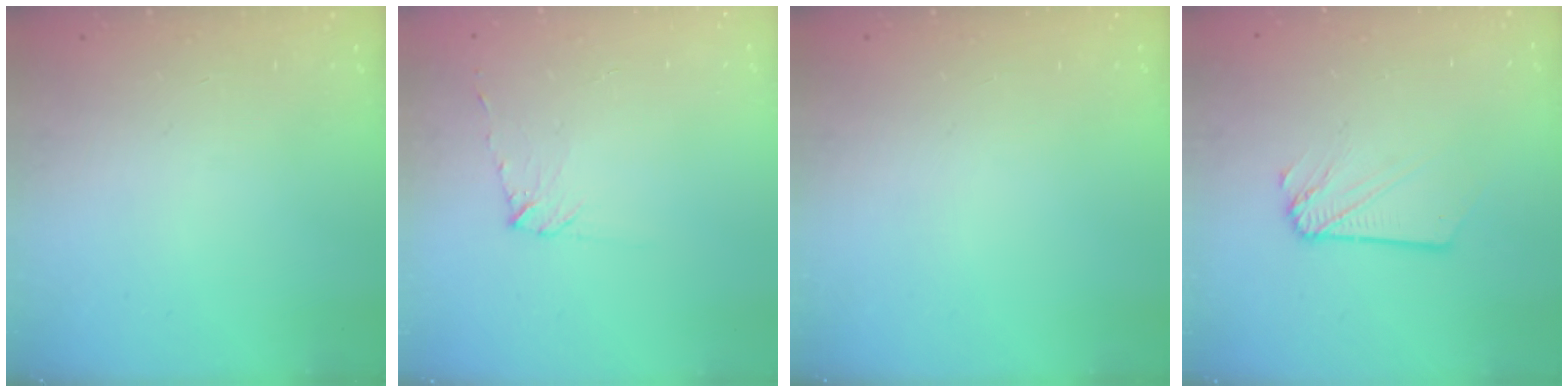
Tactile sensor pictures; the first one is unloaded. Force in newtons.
{"total": 5.3, "press": 5.3, "slide": 0.6}
{"total": 0.0}
{"total": 2.5, "press": 2.5, "slide": 0.1}